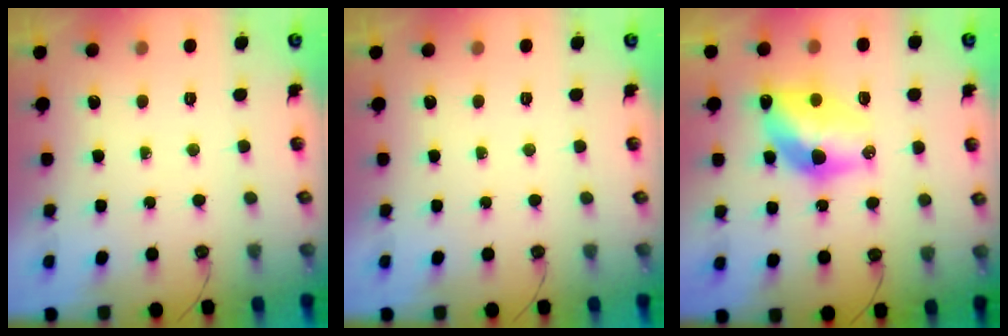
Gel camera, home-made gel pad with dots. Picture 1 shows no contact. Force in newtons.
{"total": 0.0}
{"total": 11.5, "press": 11.5, "slide": 0.7}